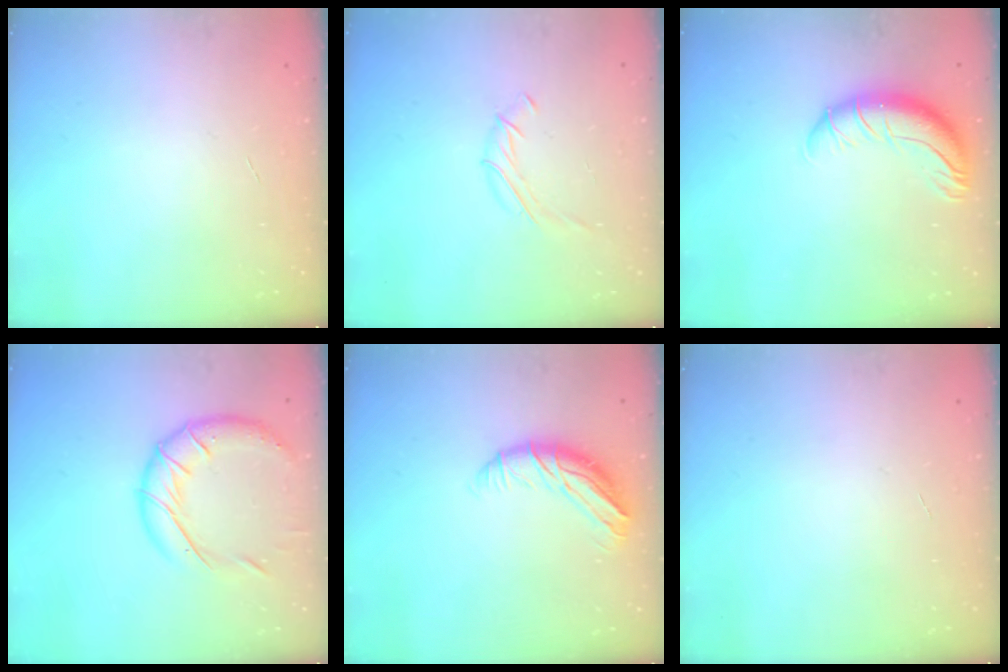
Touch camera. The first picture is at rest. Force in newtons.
{"total": 6.1, "press": 6.1, "slide": 0.7}
{"total": 11.6, "press": 11.2, "slide": 3.0}
{"total": 15.4, "press": 15.3, "slide": 1.7}
{"total": 10.8, "press": 10.7, "slide": 0.7}
{"total": 0.0}